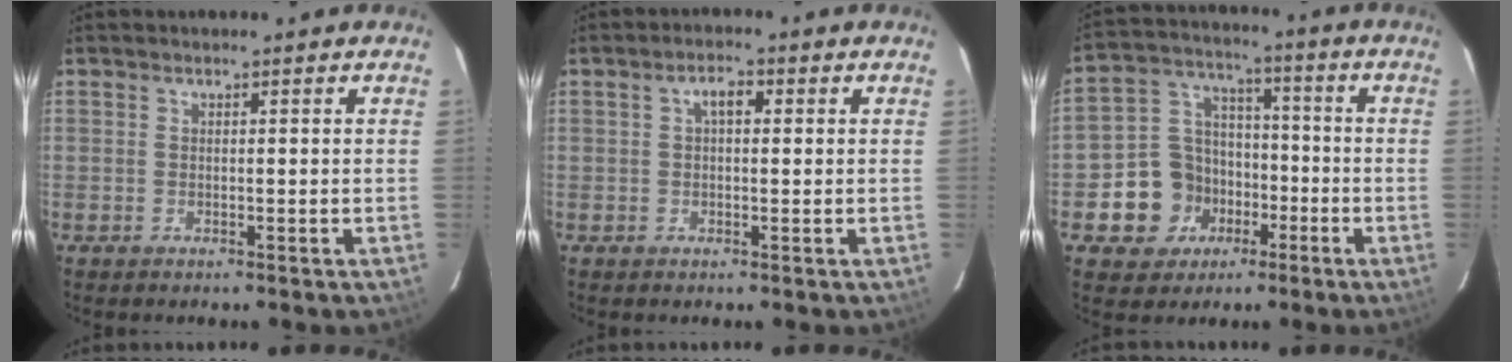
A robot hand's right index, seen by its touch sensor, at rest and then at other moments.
{"total": 2.7, "force": [0.5, 1.4, 2.2], "torque": [-0.039, 0.012, 0.007]}
{"total": 11.9, "force": [-5.0, 10.4, 3.1], "torque": [-0.088, 0.043, -0.069]}